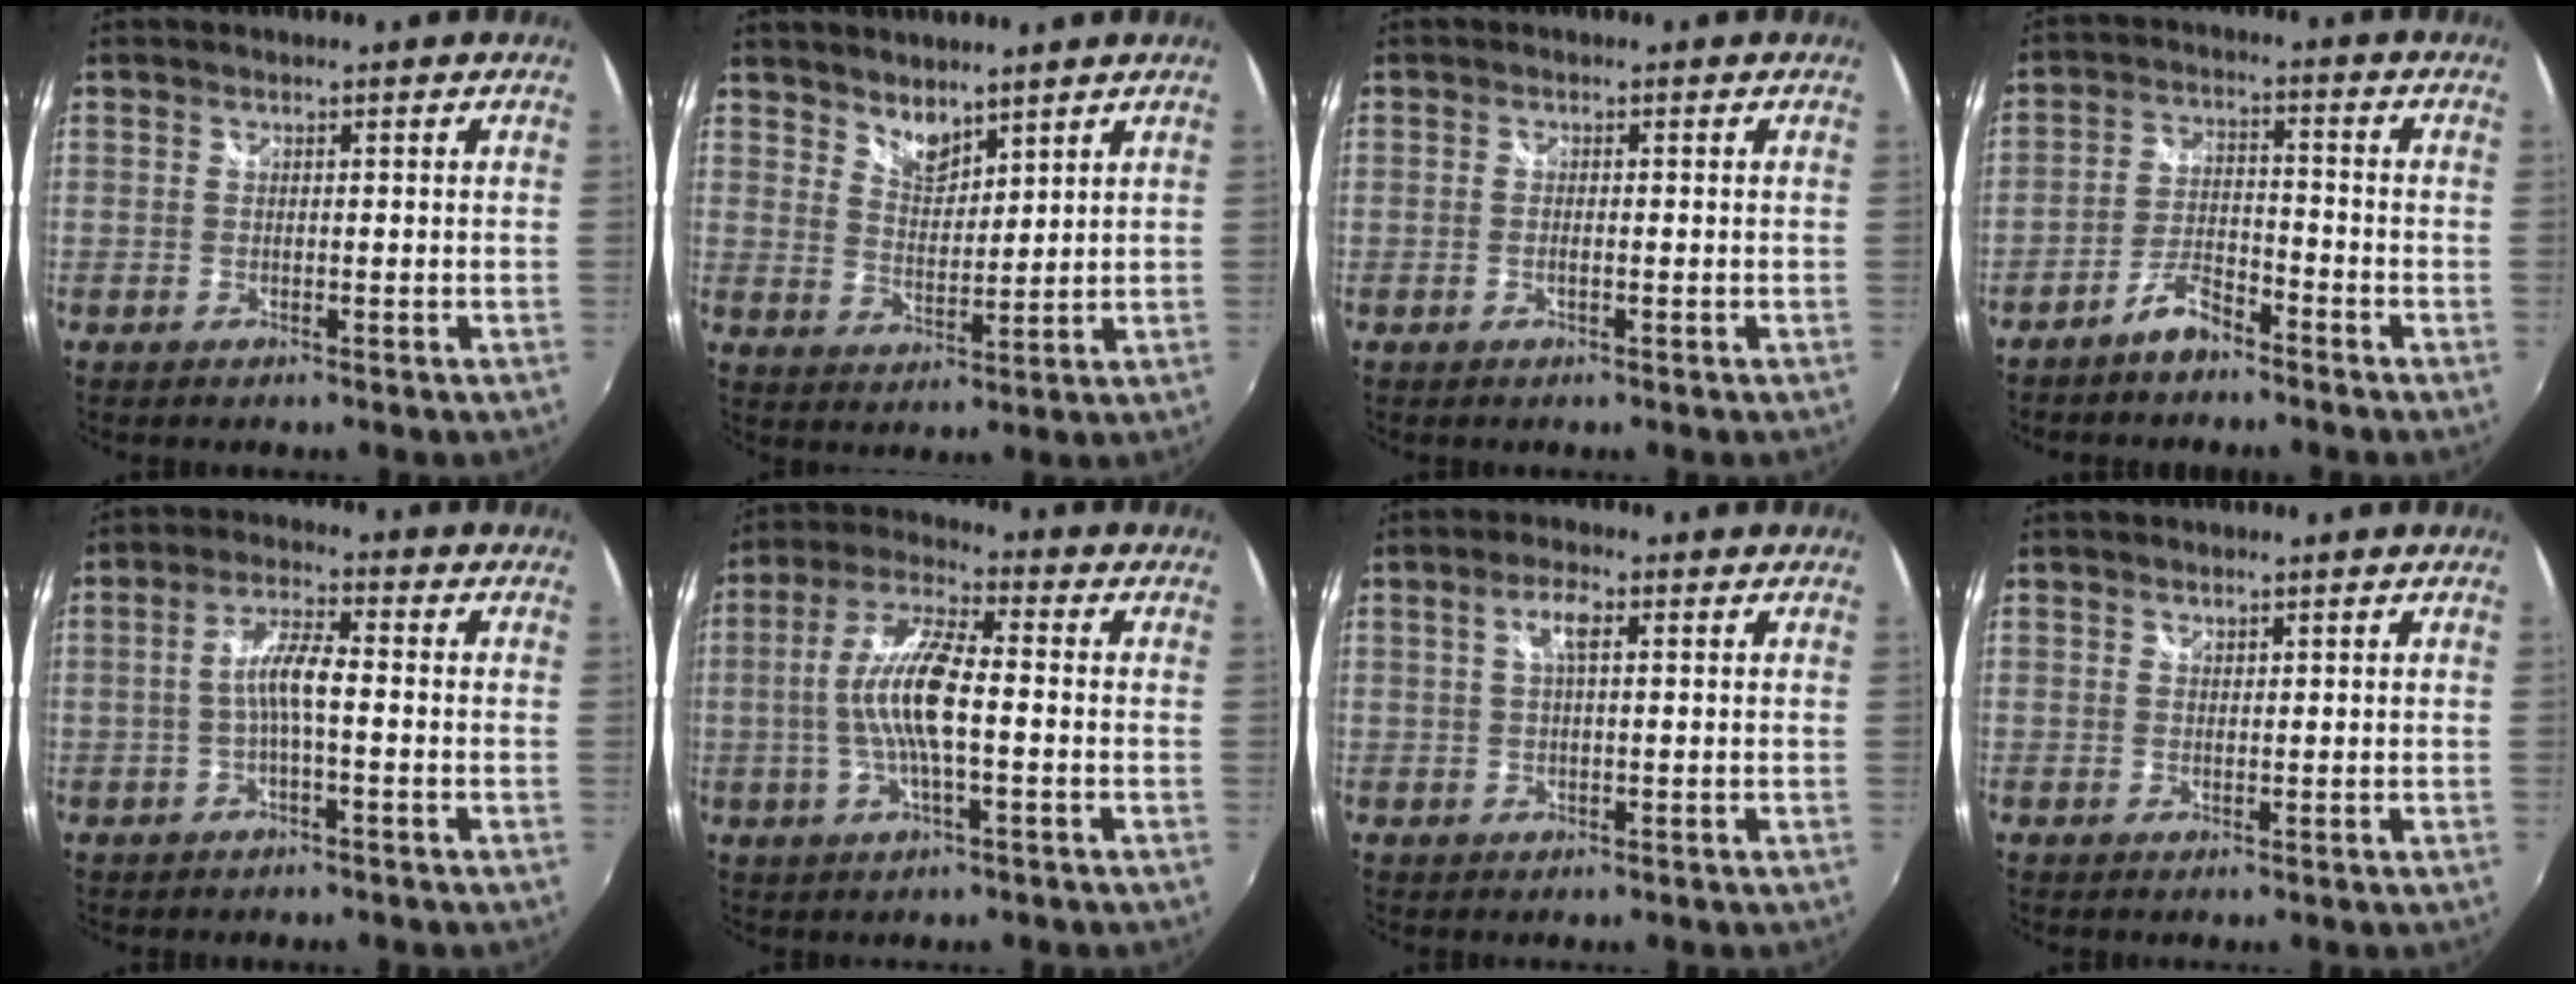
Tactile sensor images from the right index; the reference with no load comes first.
{"total": 5.0, "force": [4.4, 1.6, 1.6], "torque": [-0.018, -0.002, 0.080]}
{"total": 1.0, "force": [-0.3, 0.1, 0.9], "torque": [-0.021, 0.000, -0.007]}
{"total": 5.4, "force": [-4.4, 1.6, 2.7], "torque": [-0.065, 0.010, -0.081]}
{"total": 5.2, "force": [-1.1, 0.7, 5.1], "torque": [-0.103, 0.012, -0.019]}
{"total": 11.5, "force": [-1.2, 2.7, 11.1], "torque": [-0.223, 0.006, -0.024]}
{"total": 3.3, "force": [1.0, 0.9, 3.0], "torque": [-0.058, 0.008, 0.018]}
{"total": 0.6, "force": [0.6, 0.1, 0.0], "torque": [0.001, 0.001, 0.011]}